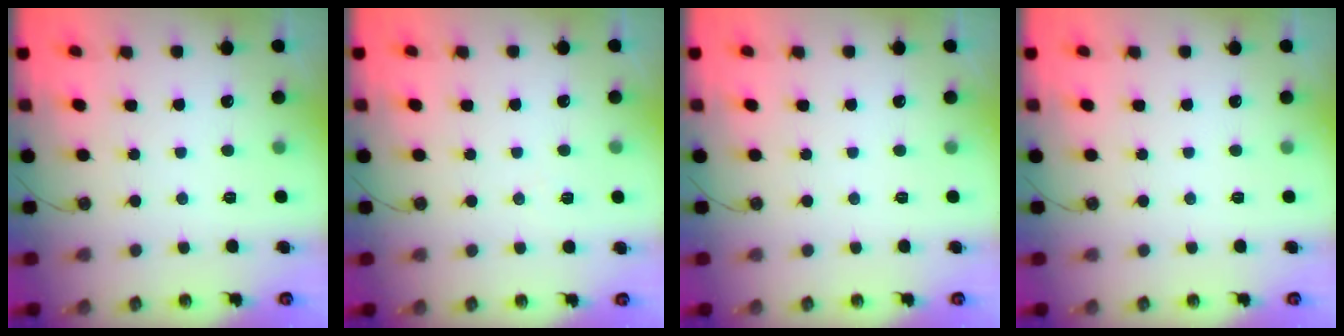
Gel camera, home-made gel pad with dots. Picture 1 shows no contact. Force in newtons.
{"total": 3.8, "press": 3.0, "slide": 2.3}
{"total": 0.0}
{"total": 0.0}